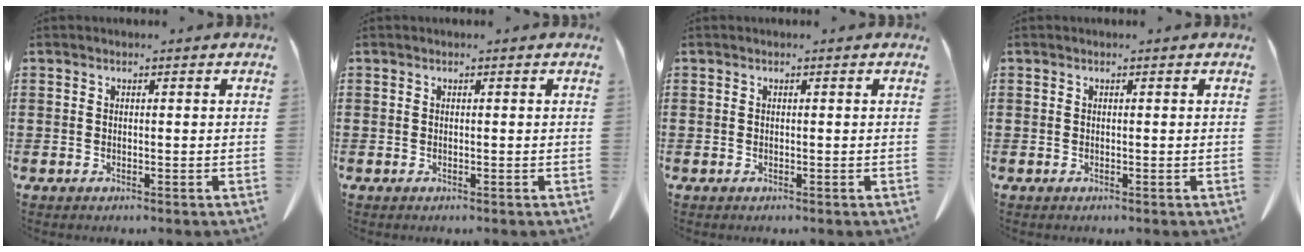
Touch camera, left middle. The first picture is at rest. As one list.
[{"total": 0.0}, {"total": 0.0}, {"total": 0.0}]